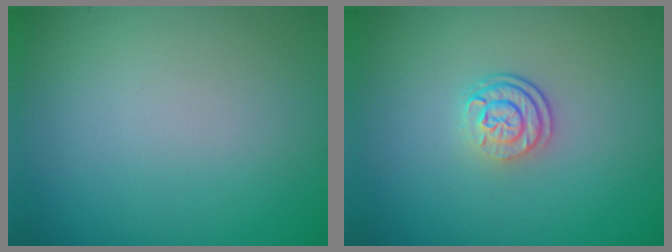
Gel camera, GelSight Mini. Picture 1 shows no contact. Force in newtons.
{"total": 2.5, "press": 1.9, "slide": 1.7}